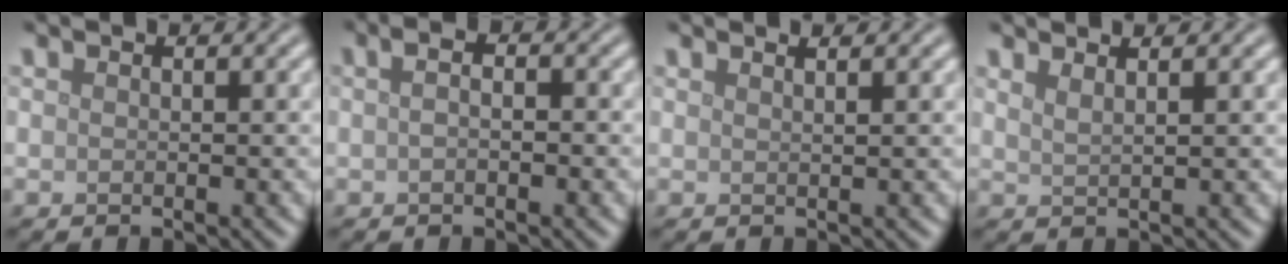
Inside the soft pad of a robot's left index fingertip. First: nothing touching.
{"total": 3.0, "force": [0.6, 1.6, 2.5], "torque": [-0.029, 0.012, -0.010]}
{"total": 1.7, "force": [1.2, 0.6, 1.0], "torque": [0.001, 0.003, -0.001]}
{"total": 2.1, "force": [1.5, 0.8, 1.3], "torque": [-0.005, 0.005, 0.008]}